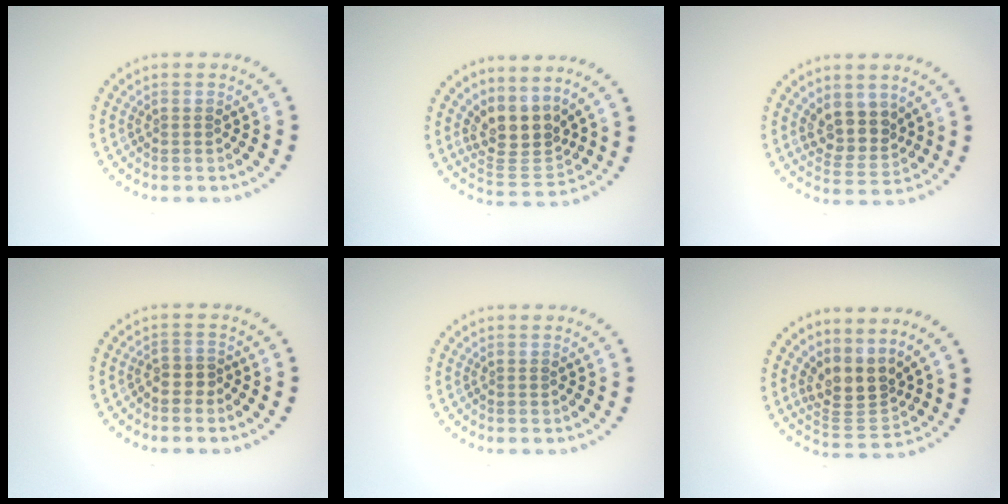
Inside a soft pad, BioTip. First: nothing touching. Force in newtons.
{"total": 3.8, "press": 2.9, "slide": 2.4}
{"total": 3.5, "press": 3.0, "slide": 1.7}
{"total": 1.5, "press": 1.2, "slide": 1.0}
{"total": 0.0}
{"total": 3.6, "press": 2.6, "slide": 2.5}